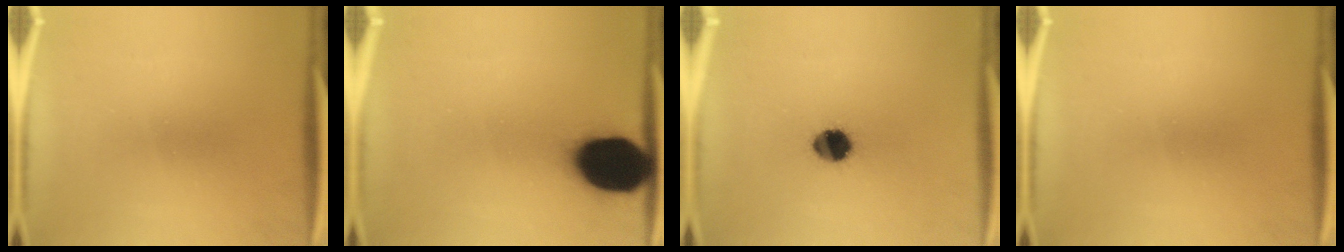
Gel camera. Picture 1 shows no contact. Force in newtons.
{"total": 20.1}
{"total": 7.9}
{"total": 0.0}